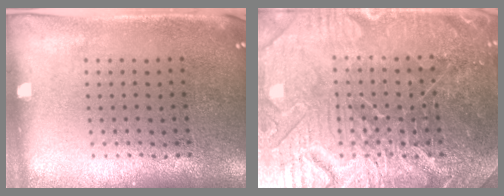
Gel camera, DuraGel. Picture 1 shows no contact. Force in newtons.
{"total": 7.9, "press": 7.8, "slide": 1.1}